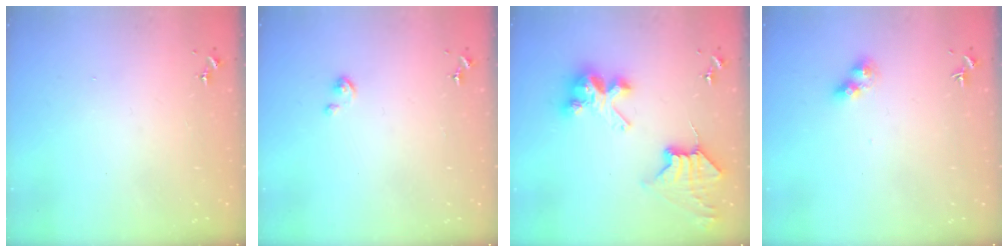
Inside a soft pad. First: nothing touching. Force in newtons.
{"total": 2.2, "press": 2.2, "slide": 0.2}
{"total": 11.2, "press": 11.2, "slide": 1.3}
{"total": 7.4, "press": 7.3, "slide": 0.6}